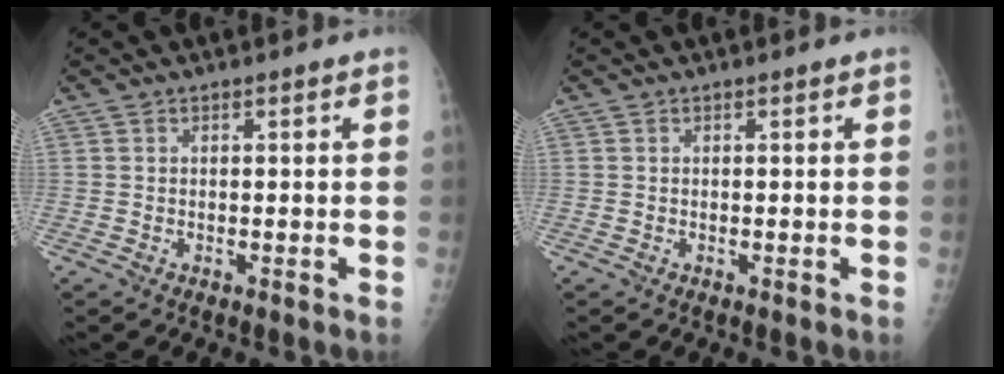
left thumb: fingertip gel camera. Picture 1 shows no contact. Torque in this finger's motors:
{"motor_torque": [0.00, 0.00, -0.05, -0.05, 0.00]}